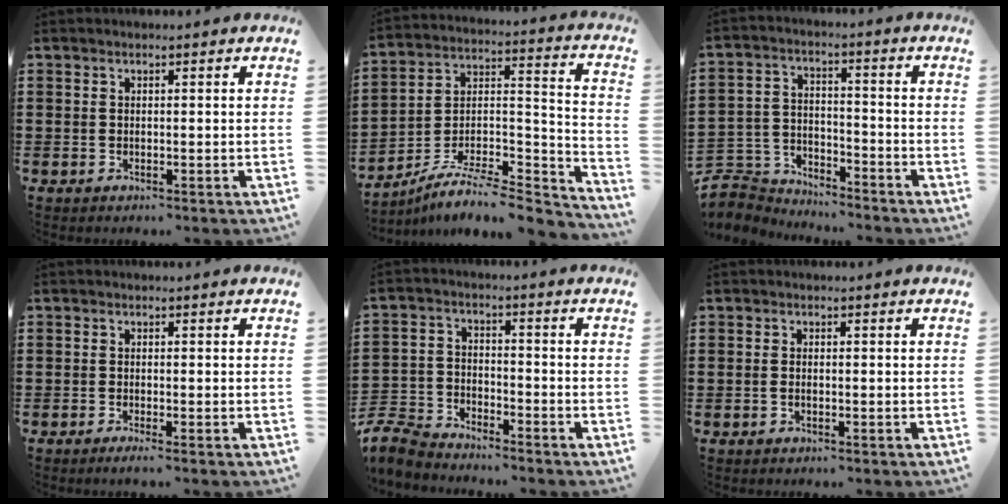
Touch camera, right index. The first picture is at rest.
{"total": 7.7, "force": [-6.7, 1.7, 3.4], "torque": [-0.057, 0.004, -0.133]}
{"total": 5.6, "force": [-5.2, 1.9, 0.1], "torque": [-0.023, 0.006, -0.115]}
{"total": 1.0, "force": [-0.8, -0.2, 0.6], "torque": [-0.017, -0.010, -0.017]}
{"total": 5.6, "force": [-5.4, 1.3, 0.8], "torque": [-0.038, 0.003, -0.116]}
{"total": 0.7, "force": [-0.4, 0.0, 0.6], "torque": [-0.014, -0.009, -0.004]}